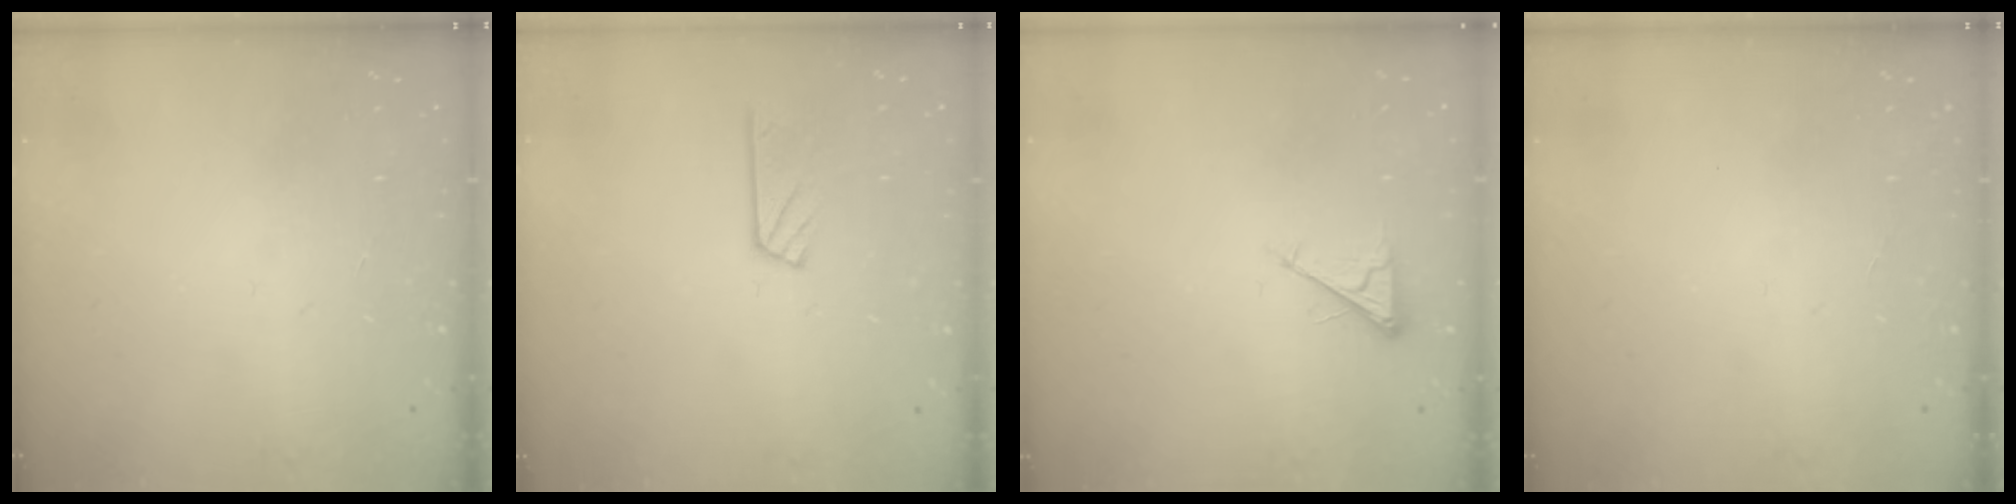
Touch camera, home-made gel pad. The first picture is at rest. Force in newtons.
{"total": 3.1, "press": 3.1, "slide": 0.3}
{"total": 3.9, "press": 3.9, "slide": 0.6}
{"total": 0.0}